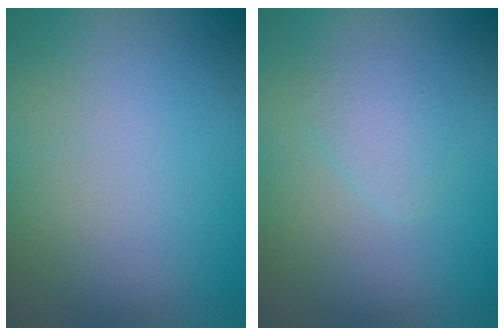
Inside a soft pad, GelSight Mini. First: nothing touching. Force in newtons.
{"total": 1.5, "press": 1.5, "slide": 0.1}